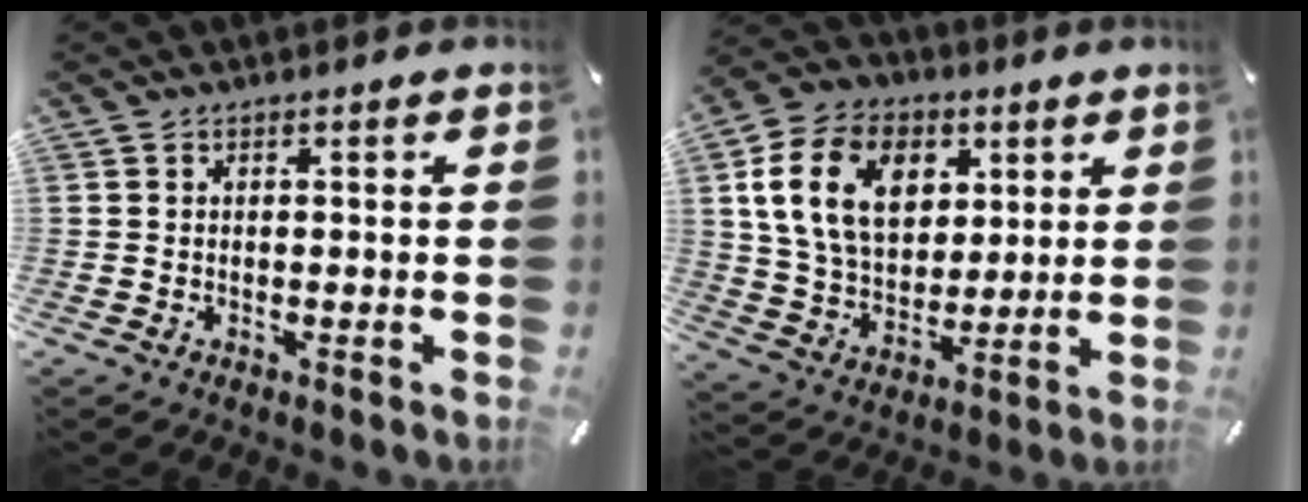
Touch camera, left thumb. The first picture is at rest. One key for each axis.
{"total": 16.3, "fx": 5.2, "fy": 12.2, "fz": 9.5, "tx": -0.192, "ty": 0.003, "tz": 0.098}